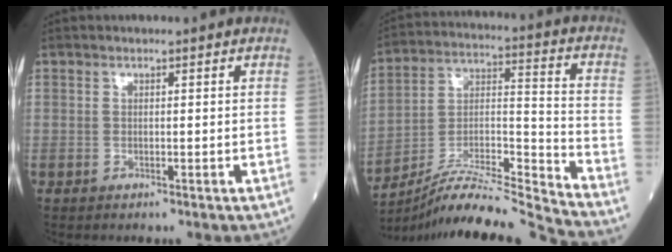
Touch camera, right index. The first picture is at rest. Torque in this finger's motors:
{"motor_torque": [-0.02, -0.02, 0.26, 0.09]}